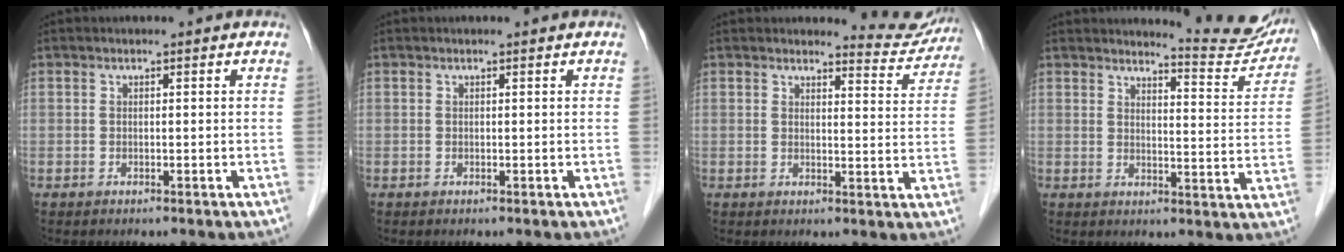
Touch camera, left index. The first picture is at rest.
{"total": 0.0}
{"total": 5.8, "force": [5.7, 0.8, -0.6], "torque": [0.013, -0.035, 0.052]}
{"total": 9.8, "force": [9.7, 0.3, 0.8], "torque": [-0.004, -0.053, 0.106]}